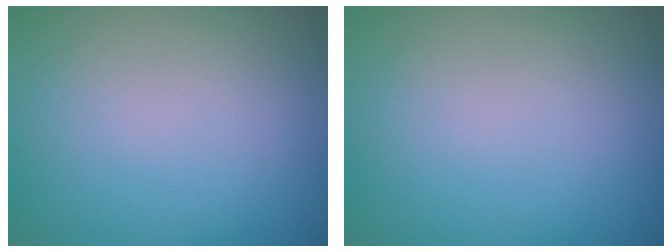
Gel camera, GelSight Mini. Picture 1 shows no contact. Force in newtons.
{"total": 0.0}